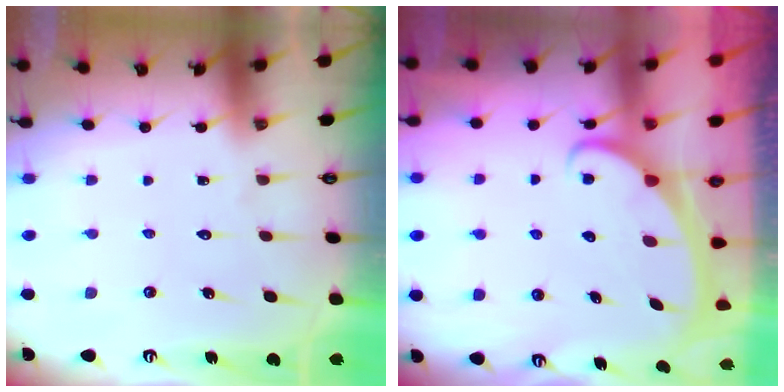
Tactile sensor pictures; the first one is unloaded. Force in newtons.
{"total": 2.4, "press": 2.3, "slide": 0.4}